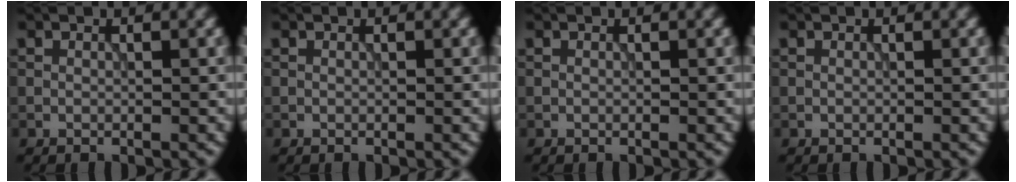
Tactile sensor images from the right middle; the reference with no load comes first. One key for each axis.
{"total": 0.0}
{"total": 0.0}
{"total": 0.0}